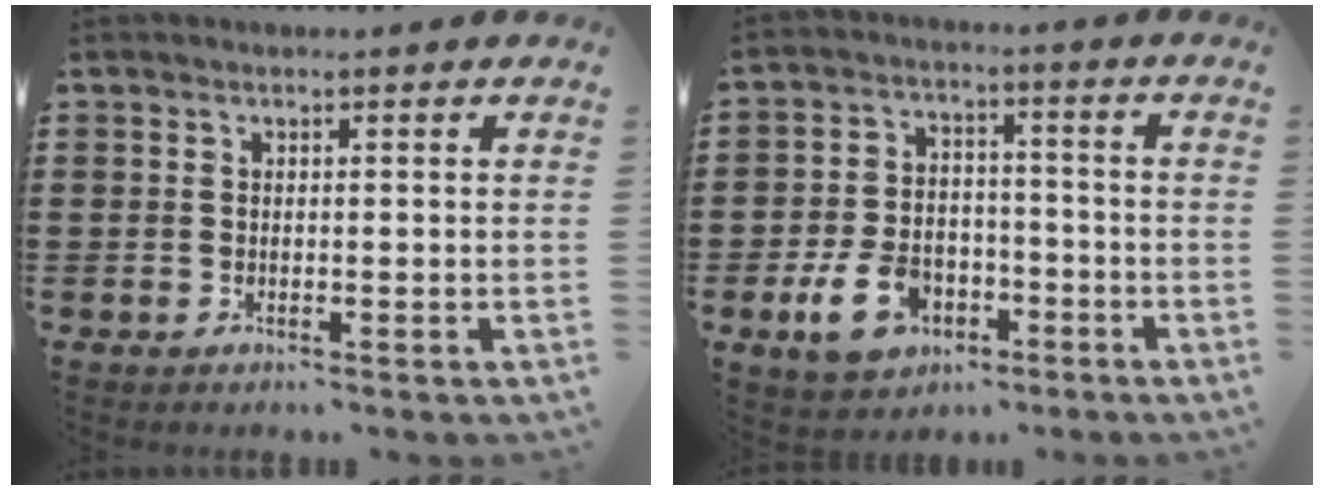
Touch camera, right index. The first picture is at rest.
{"total": 8.6, "force": [-4.0, 5.8, 4.9], "torque": [-0.124, 0.011, -0.079]}